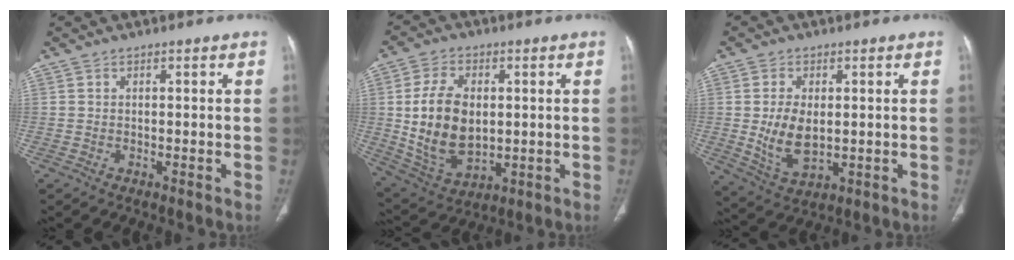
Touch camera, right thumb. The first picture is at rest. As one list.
[{"total": 15.3, "force": [0.9, 9.9, 11.7], "torque": [-0.202, -0.010, 0.034]}, {"total": 8.9, "force": [0.1, 5.3, 7.1], "torque": [-0.127, -0.010, 0.016]}]